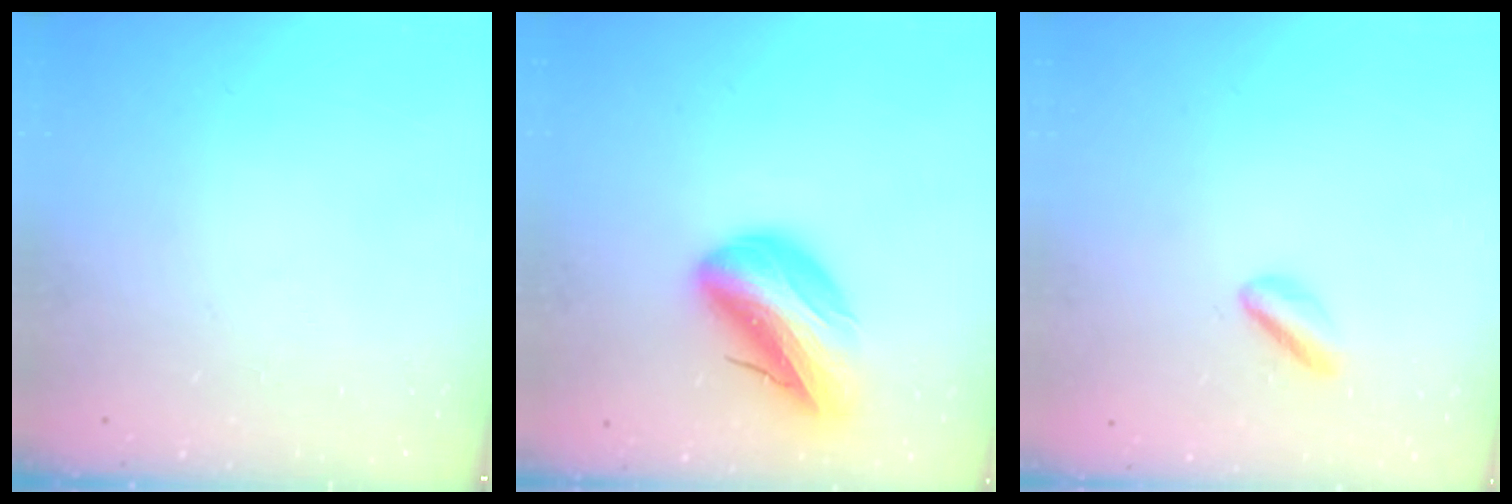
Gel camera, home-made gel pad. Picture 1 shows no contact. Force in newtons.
{"total": 15.9, "press": 15.4, "slide": 4.0}
{"total": 2.5, "press": 2.5, "slide": 0.5}